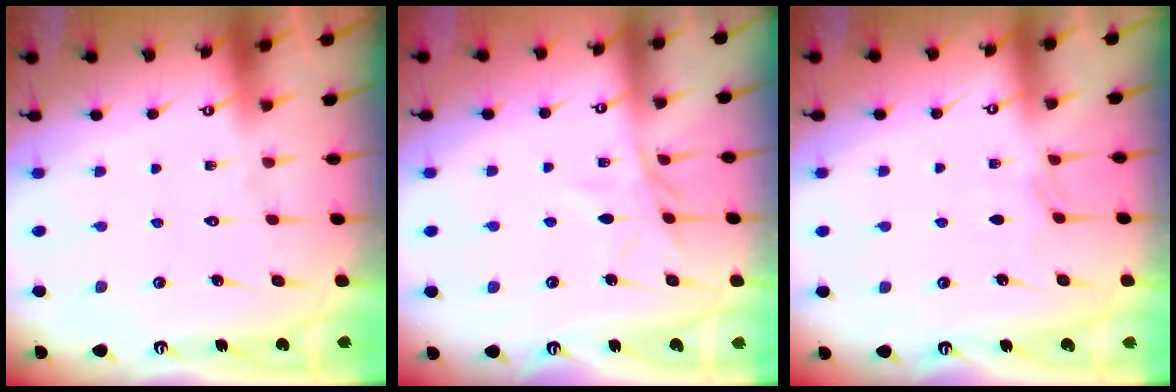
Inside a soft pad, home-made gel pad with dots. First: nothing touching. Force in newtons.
{"total": 7.3, "press": 7.3, "slide": 0.6}
{"total": 2.2, "press": 2.1, "slide": 0.4}